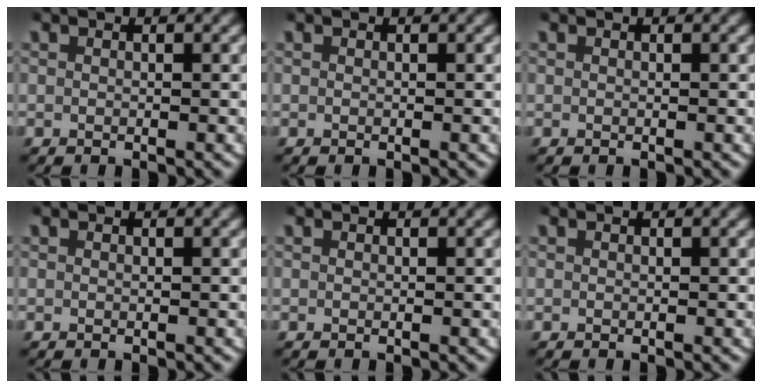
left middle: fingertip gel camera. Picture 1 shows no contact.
{"total": 0.0}
{"total": 0.0}
{"total": 0.0}
{"total": 0.0}
{"total": 0.0}